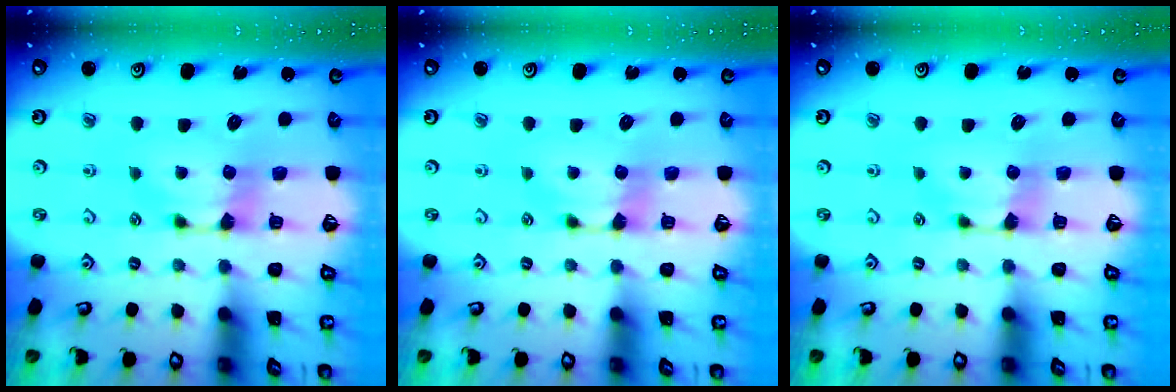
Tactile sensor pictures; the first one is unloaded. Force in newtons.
{"total": 0.0}
{"total": 0.0}